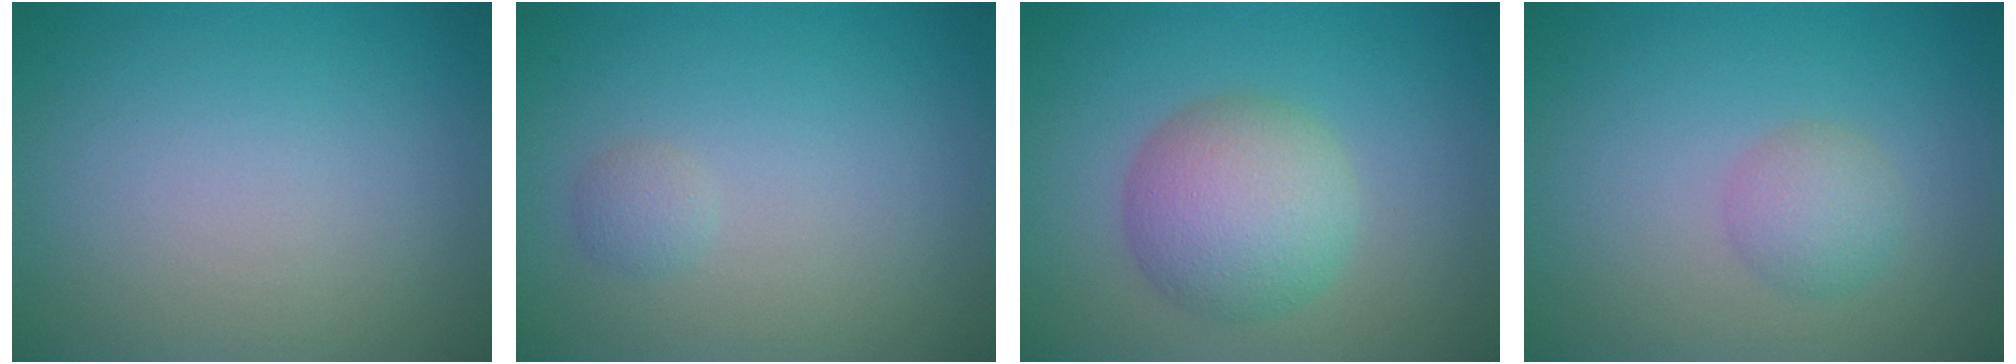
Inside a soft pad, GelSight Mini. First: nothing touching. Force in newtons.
{"total": 0.9, "press": 0.9, "slide": 0.0}
{"total": 5.6, "press": 5.6, "slide": 0.3}
{"total": 2.2, "press": 2.2, "slide": 0.1}